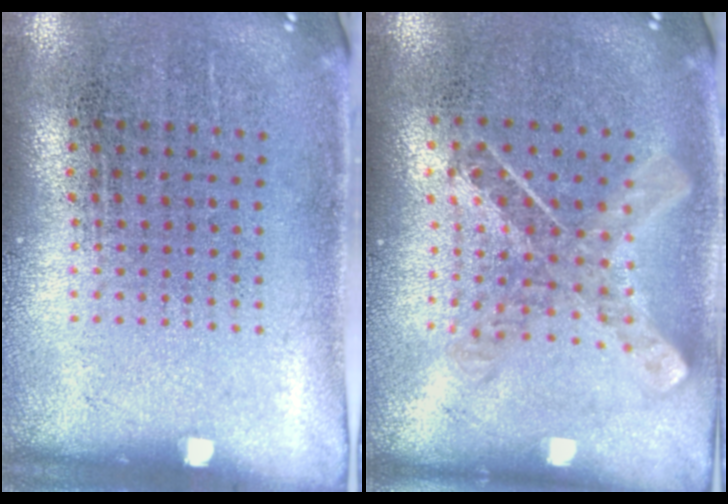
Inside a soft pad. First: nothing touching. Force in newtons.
{"total": 0.9, "press": 0.9, "slide": 0.2}